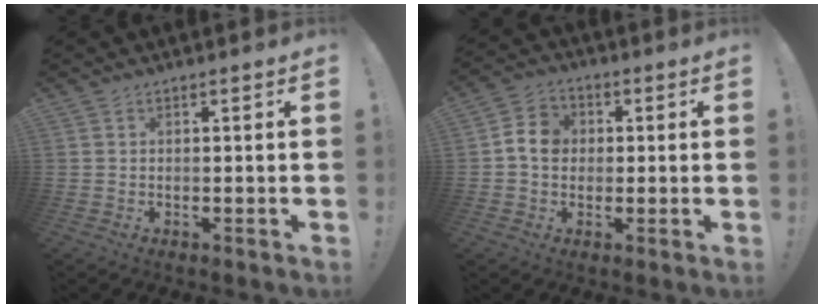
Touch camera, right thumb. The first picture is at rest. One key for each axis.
{"total": 7.3, "fx": 0.3, "fy": 6.2, "fz": 3.7, "tx": -0.055, "ty": 0.018, "tz": 0.009}